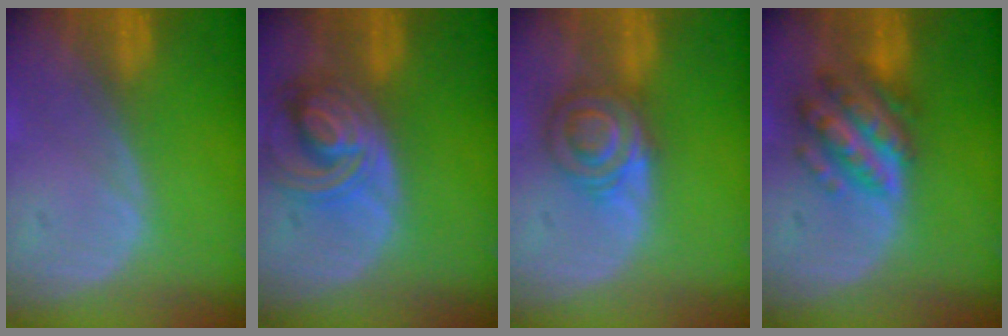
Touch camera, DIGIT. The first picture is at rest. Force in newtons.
{"total": 7.8, "press": 6.9, "slide": 3.8}
{"total": 5.8, "press": 5.7, "slide": 1.1}
{"total": 7.6, "press": 7.6, "slide": 0.6}